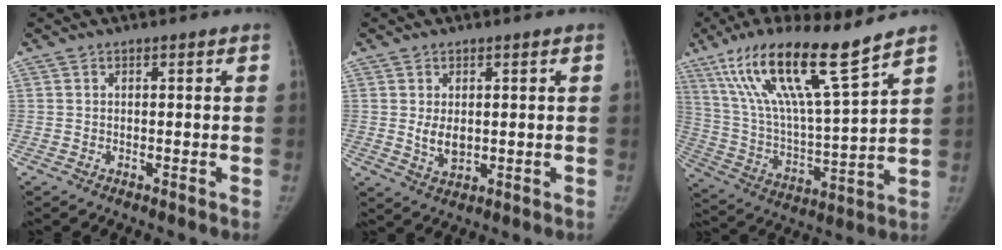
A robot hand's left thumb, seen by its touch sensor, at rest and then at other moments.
{"total": 4.3, "force": [0.4, 2.7, 3.3], "torque": [-0.051, -0.012, 0.014]}
{"total": 20.2, "force": [13.3, 2.8, 15.0], "torque": [-0.264, -0.054, 0.248]}